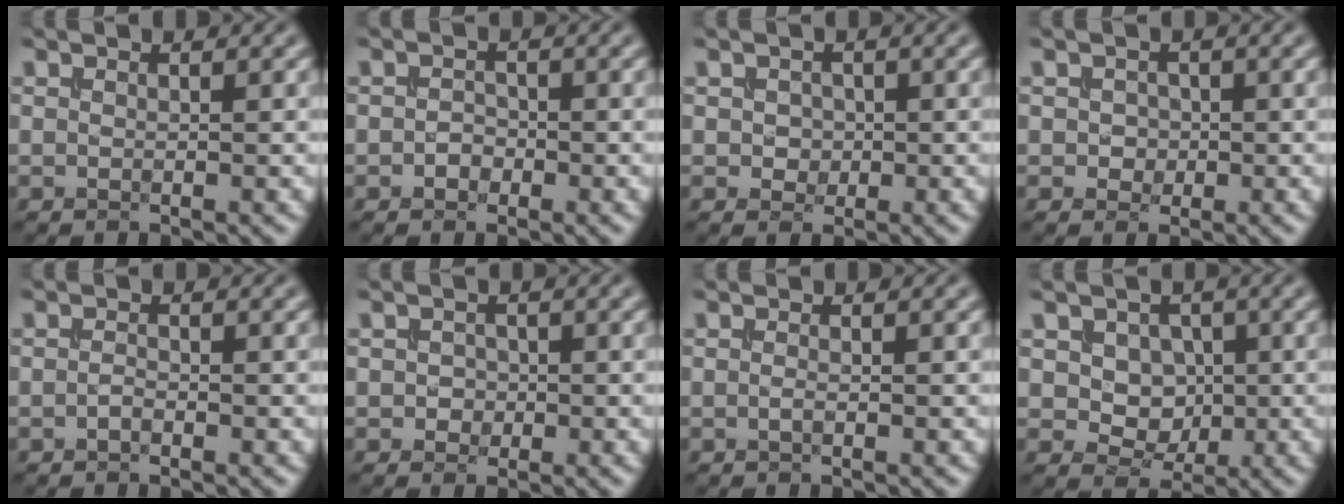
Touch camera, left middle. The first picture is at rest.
{"total": 1.2, "force": [-0.6, 0.9, 0.4], "torque": [-0.006, 0.001, -0.013]}
{"total": 1.3, "force": [-0.1, 1.1, 0.5], "torque": [-0.010, -0.002, -0.002]}
{"total": 1.3, "force": [-0.2, 1.1, 0.5], "torque": [-0.008, -0.002, -0.004]}
{"total": 0.7, "force": [-0.5, 0.2, 0.4], "torque": [-0.013, 0.001, -0.010]}
{"total": 1.2, "force": [-0.2, 1.1, 0.4], "torque": [-0.006, -0.002, -0.006]}
{"total": 0.5, "force": [-0.3, 0.0, 0.4], "torque": [-0.015, 0.000, -0.006]}
{"total": 4.2, "force": [0.8, 3.5, 2.3], "torque": [-0.044, -0.008, 0.015]}